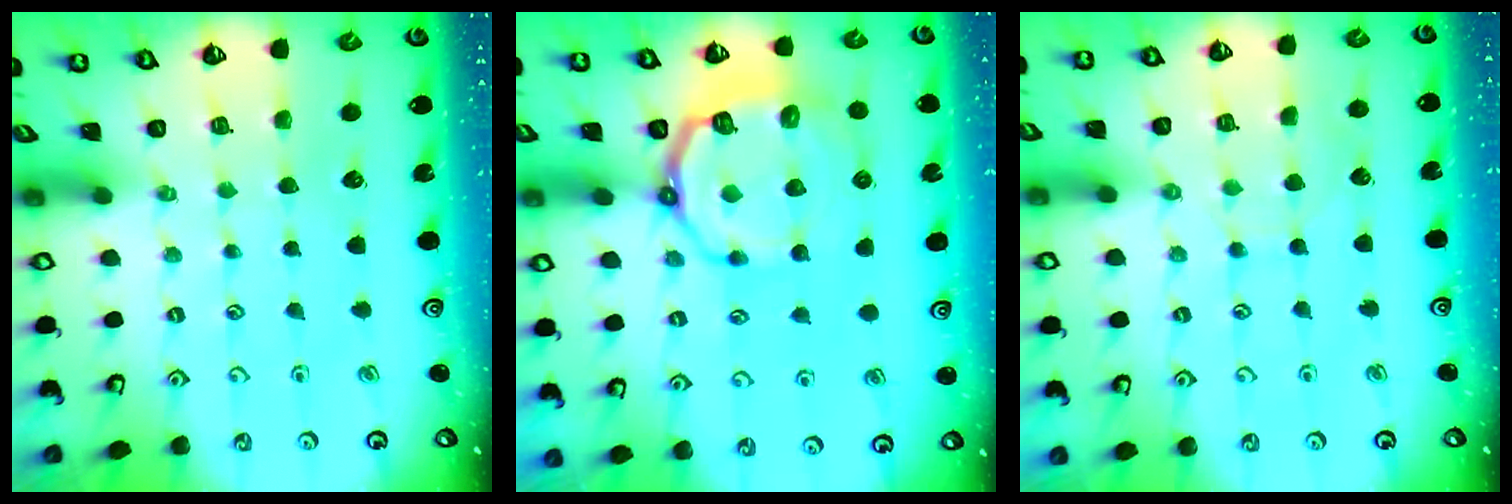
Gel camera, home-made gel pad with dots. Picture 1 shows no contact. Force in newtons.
{"total": 11.2, "press": 10.3, "slide": 4.2}
{"total": 2.8, "press": 2.8, "slide": 0.4}